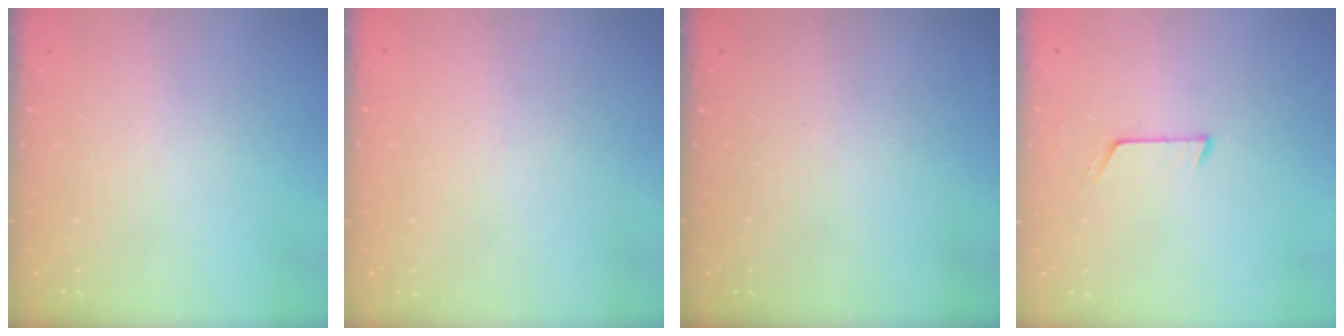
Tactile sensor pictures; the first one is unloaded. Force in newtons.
{"total": 2.7, "press": 2.7, "slide": 0.3}
{"total": 0.0}
{"total": 5.9, "press": 5.9, "slide": 0.5}